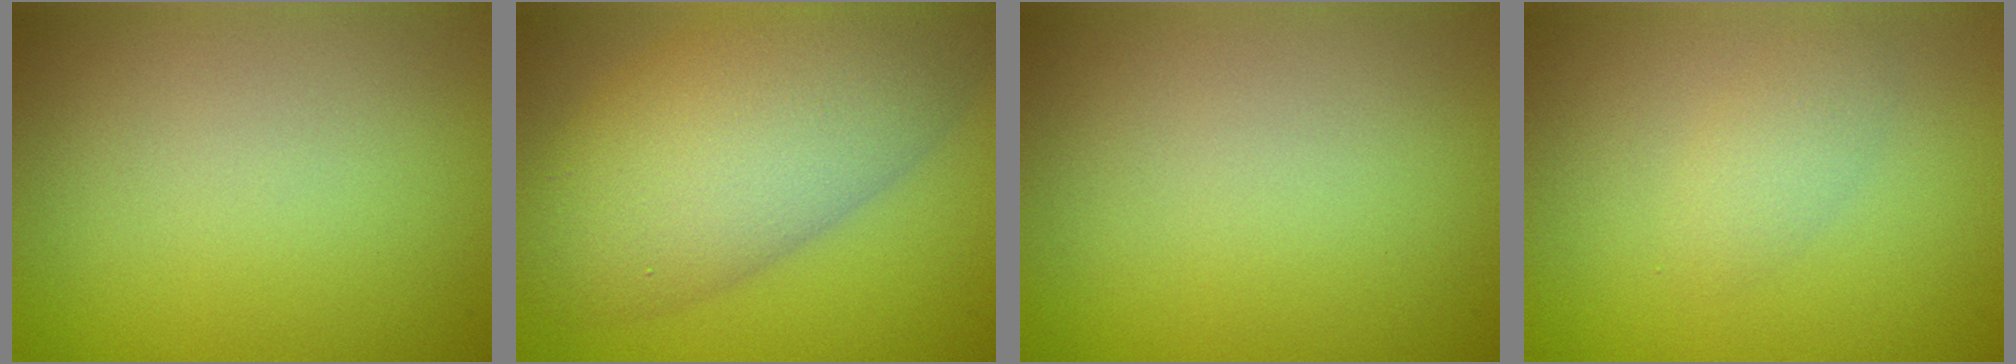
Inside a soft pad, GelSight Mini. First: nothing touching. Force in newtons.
{"total": 10.8, "press": 10.8, "slide": 0.5}
{"total": 0.0}
{"total": 1.7, "press": 1.7, "slide": 0.1}